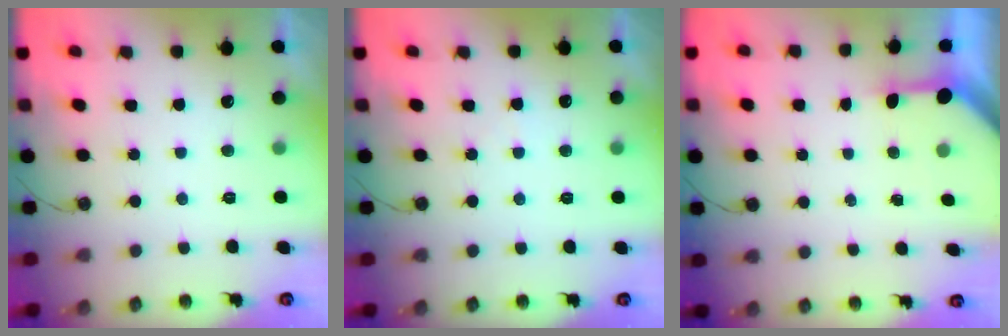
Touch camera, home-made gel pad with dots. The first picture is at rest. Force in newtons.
{"total": 3.8, "press": 3.7, "slide": 0.6}
{"total": 3.1, "press": 3.1, "slide": 0.3}